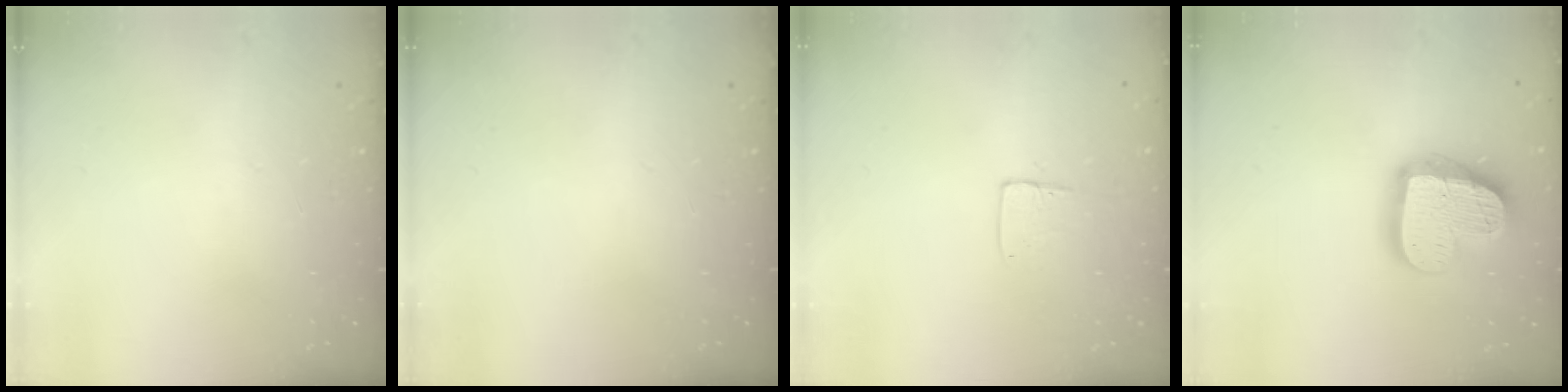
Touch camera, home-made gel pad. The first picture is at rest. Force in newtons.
{"total": 0.0}
{"total": 5.8, "press": 5.8, "slide": 0.4}
{"total": 19.6, "press": 19.5, "slide": 1.4}